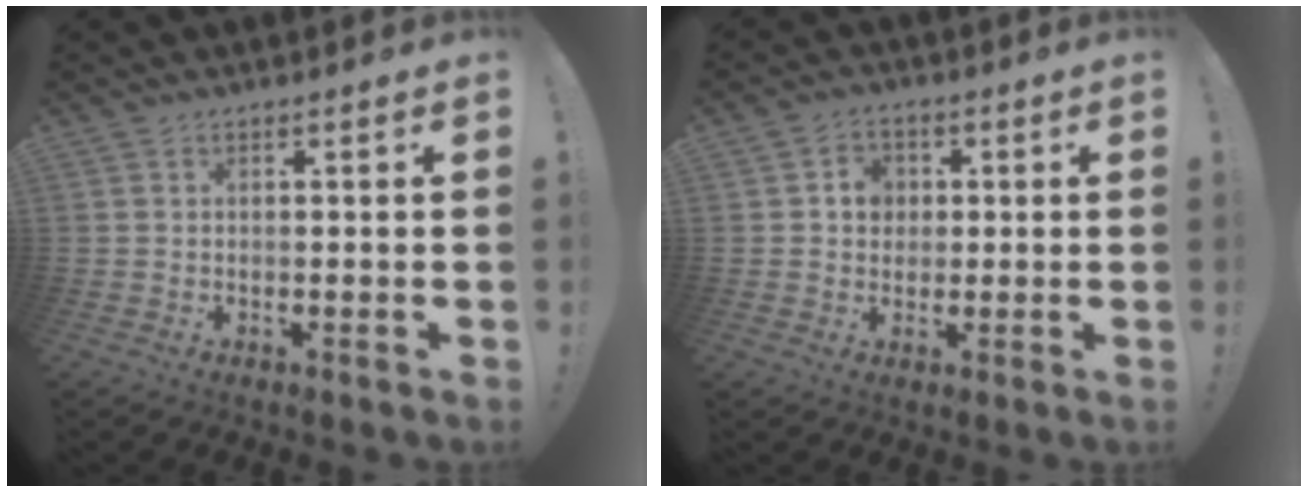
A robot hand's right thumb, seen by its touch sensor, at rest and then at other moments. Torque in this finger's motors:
{"motor_torque": [0.58, 1.01, 0.32, -0.36, -0.02]}